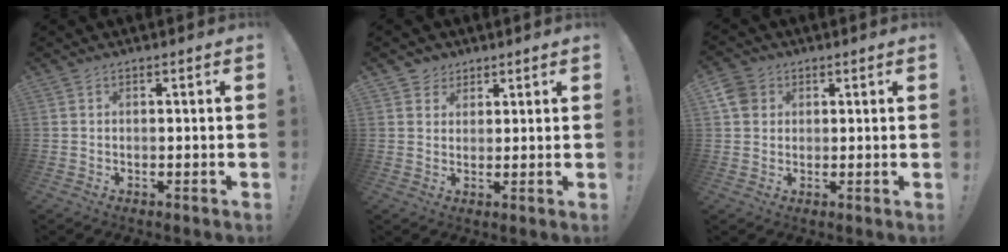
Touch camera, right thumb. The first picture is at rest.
{"total": 4.0, "force": [2.4, 3.2, 0.2], "torque": [0.003, -0.013, 0.044]}
{"total": 5.5, "force": [2.1, 4.6, 2.0], "torque": [-0.025, -0.003, 0.042]}